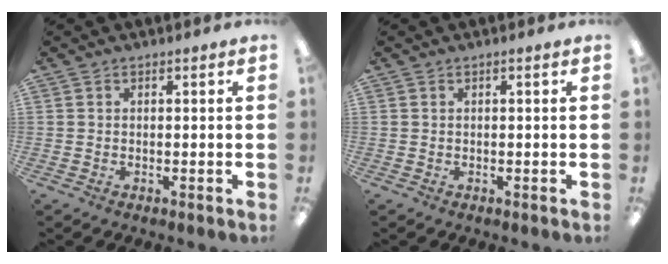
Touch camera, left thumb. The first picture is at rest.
{"total": 0.0}